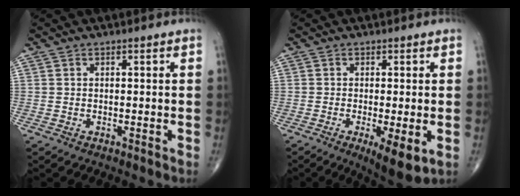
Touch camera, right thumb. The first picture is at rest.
{"total": 7.1, "force": [-2.1, 1.9, 6.5], "torque": [-0.102, -0.021, -0.031]}